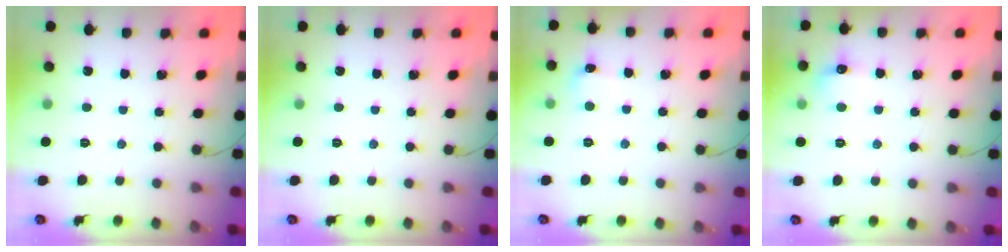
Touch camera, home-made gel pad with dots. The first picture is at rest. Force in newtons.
{"total": 0.0}
{"total": 5.8, "press": 5.5, "slide": 1.7}
{"total": 5.6, "press": 5.4, "slide": 1.5}